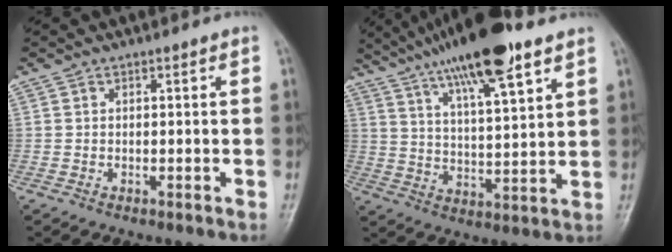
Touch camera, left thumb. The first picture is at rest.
{"total": 17.8, "force": [11.5, 3.6, 13.1], "torque": [-0.211, -0.034, 0.198]}